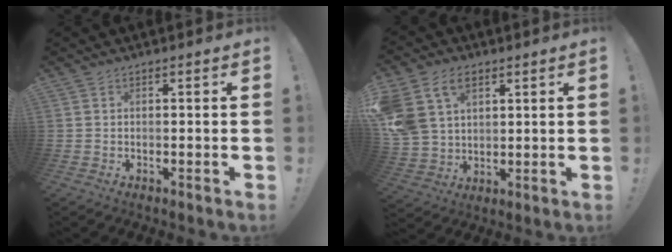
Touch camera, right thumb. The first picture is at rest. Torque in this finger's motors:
{"motor_torque": [2.49, 2.52, 1.61, 0.36, 0.17]}